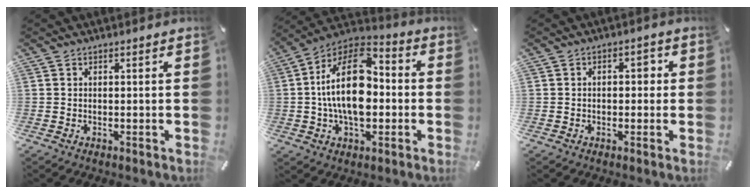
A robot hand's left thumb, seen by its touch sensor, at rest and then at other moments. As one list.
[{"total": 19.4, "force": [-0.6, 12.1, 15.2], "torque": [-0.305, 0.006, -0.019]}, {"total": 3.1, "force": [-0.2, 2.1, 2.2], "torque": [-0.029, 0.006, -0.011]}]